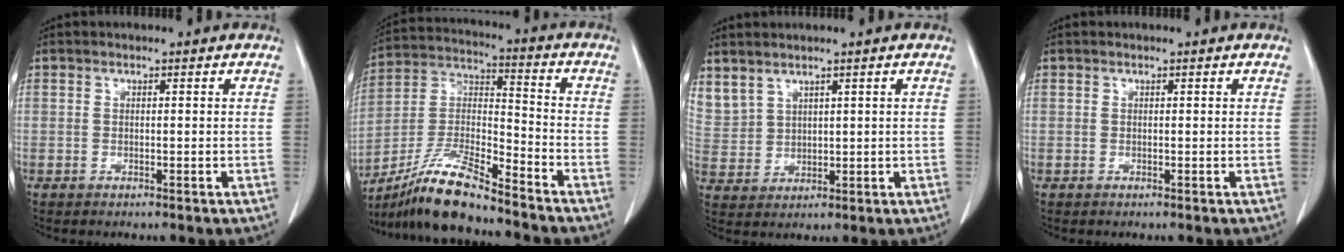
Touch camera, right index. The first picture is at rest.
{"total": 13.1, "force": [-11.0, 0.8, 7.0], "torque": [-0.141, -0.003, -0.203]}
{"total": 9.3, "force": [5.9, 6.1, 3.7], "torque": [-0.114, 0.015, 0.143]}
{"total": 0.0}